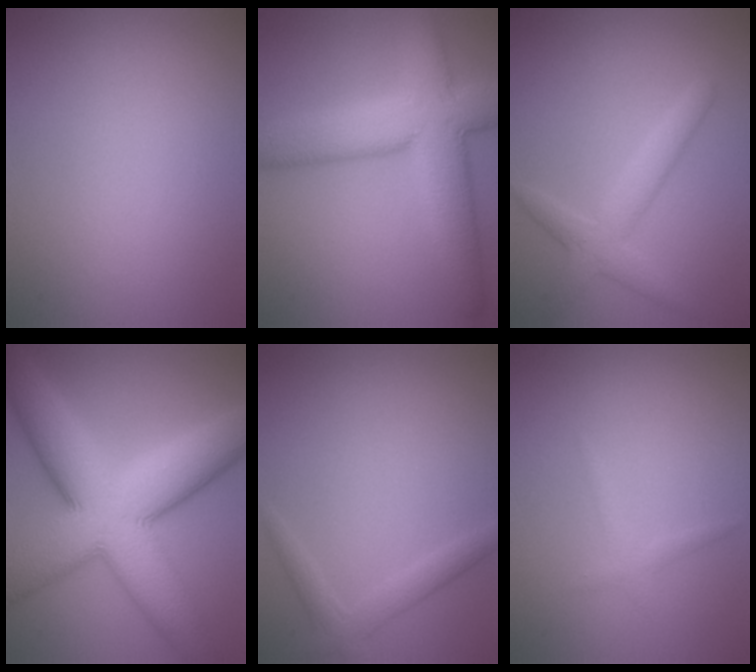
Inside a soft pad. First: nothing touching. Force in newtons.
{"total": 9.5, "press": 9.5, "slide": 0.8}
{"total": 3.0, "press": 3.0, "slide": 0.1}
{"total": 13.4, "press": 13.4, "slide": 0.3}
{"total": 2.0, "press": 2.0, "slide": 0.1}
{"total": 1.0, "press": 1.0, "slide": 0.1}